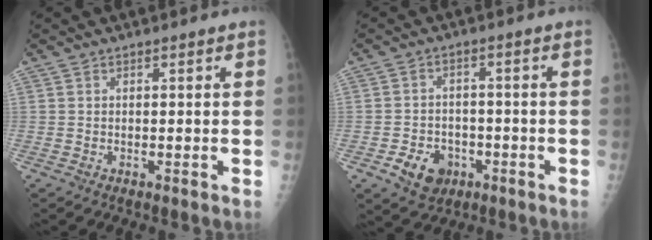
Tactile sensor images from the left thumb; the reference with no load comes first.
{"total": 7.2, "force": [-3.1, 5.6, 3.3], "torque": [-0.034, 0.018, -0.043]}